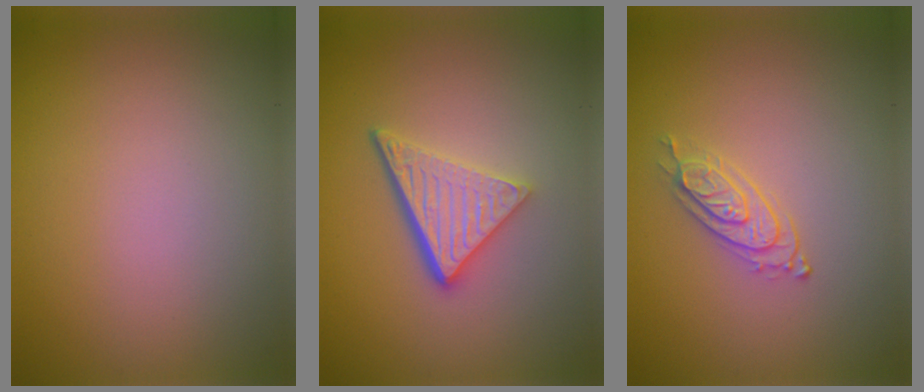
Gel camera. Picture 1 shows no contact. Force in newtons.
{"total": 4.8, "press": 3.4, "slide": 3.4}
{"total": 2.2, "press": 2.0, "slide": 0.7}